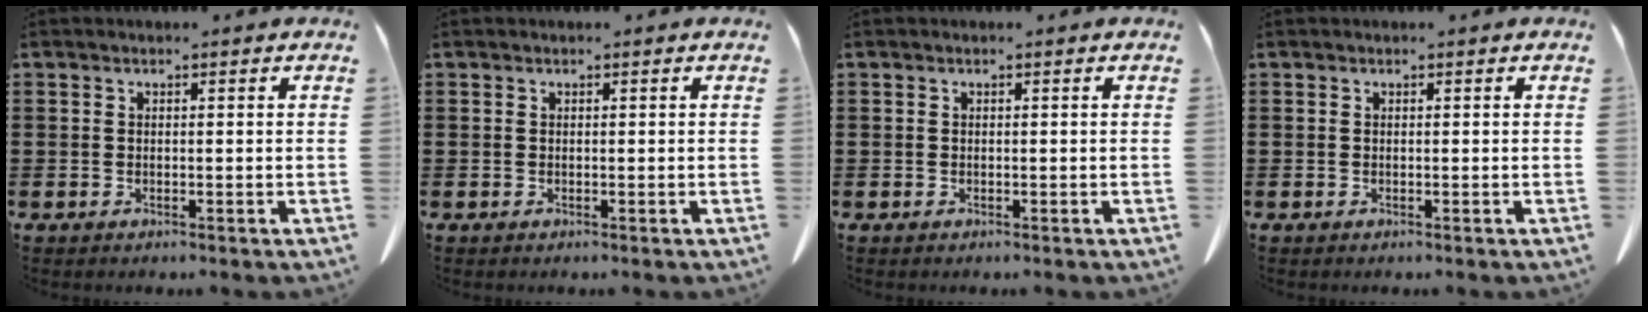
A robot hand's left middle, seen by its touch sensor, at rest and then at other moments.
{"total": 0.0}
{"total": 0.0}
{"total": 0.0}